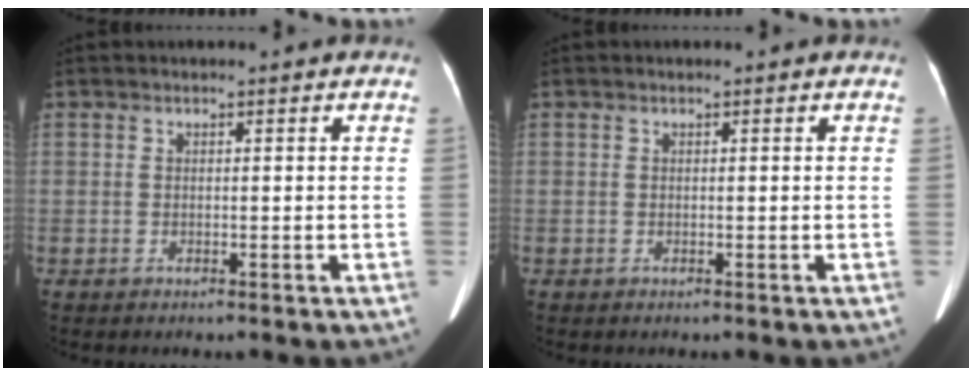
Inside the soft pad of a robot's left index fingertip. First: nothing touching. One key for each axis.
{"total": 0.0}